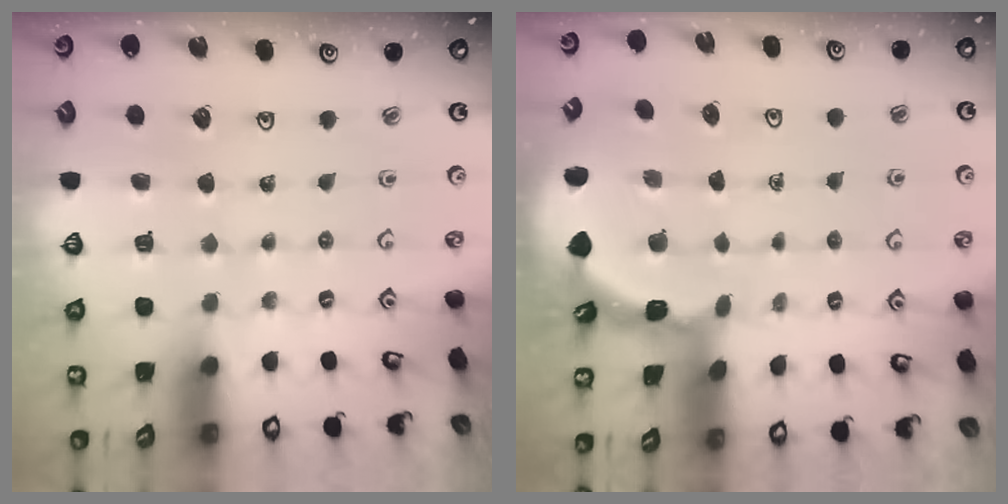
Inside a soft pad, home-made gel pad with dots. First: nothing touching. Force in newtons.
{"total": 2.0, "press": 2.0, "slide": 0.4}